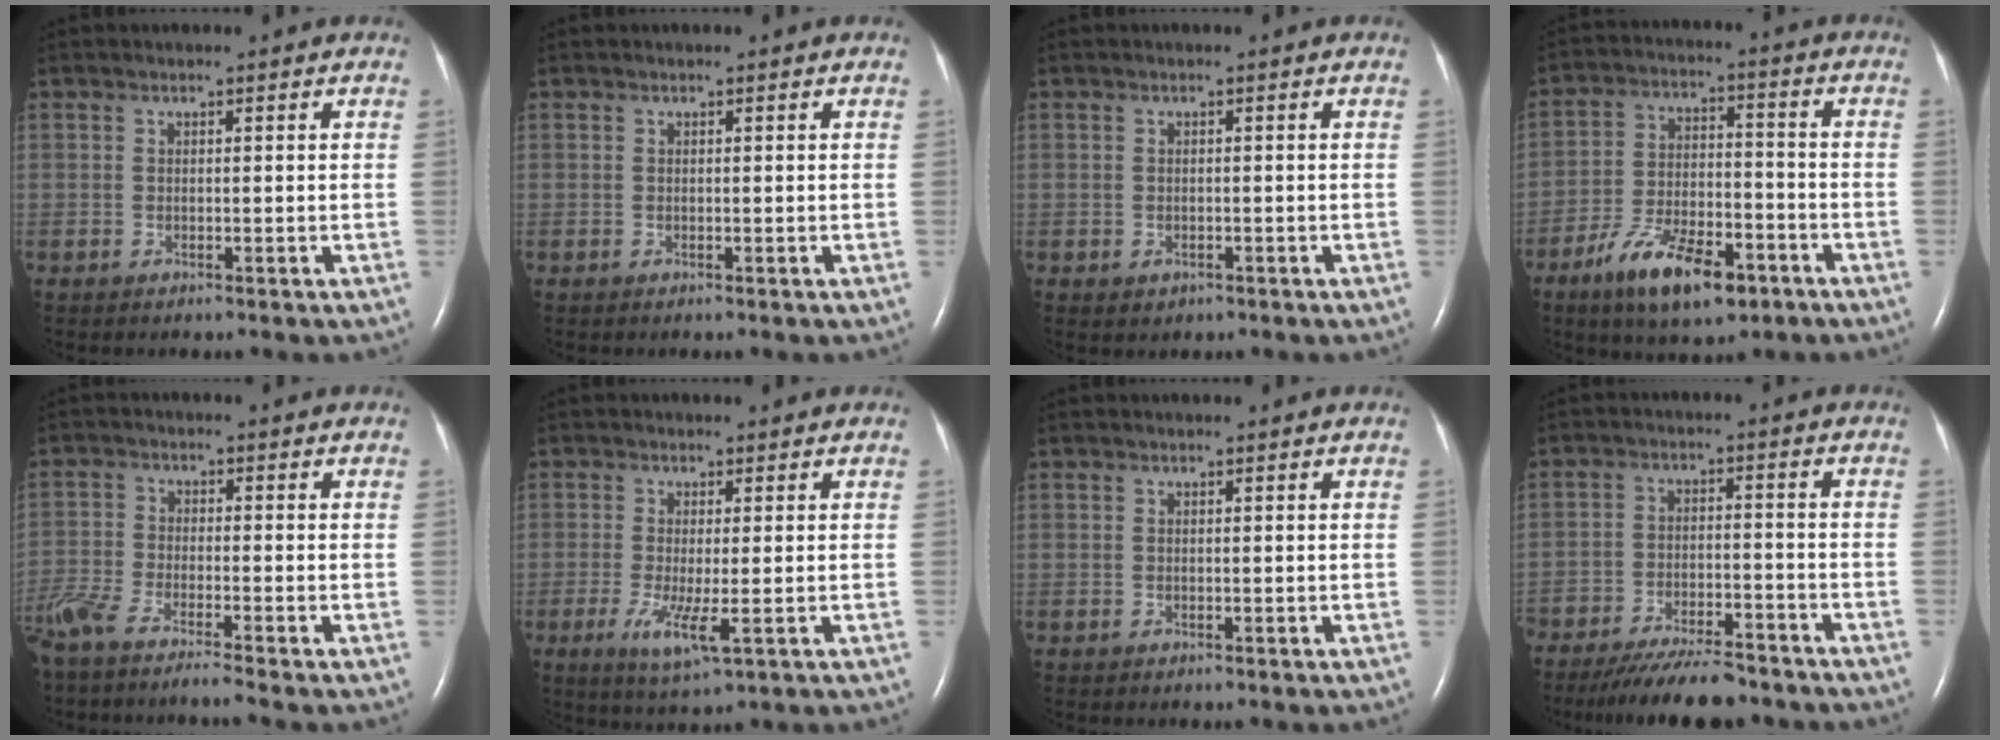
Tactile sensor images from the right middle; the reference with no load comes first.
{"total": 0.0}
{"total": 1.2, "force": [-0.5, 1.0, 0.4], "torque": [-0.010, 0.001, -0.002]}
{"total": 12.3, "force": [-7.4, 4.6, 8.7], "torque": [-0.157, -0.001, -0.124]}
{"total": 8.9, "force": [-7.5, -0.2, 4.8], "torque": [-0.090, -0.024, -0.134]}
{"total": 5.4, "force": [-1.7, 0.8, 5.1], "torque": [-0.103, -0.016, -0.026]}
{"total": 0.0}
{"total": 11.7, "force": [-10.3, 2.3, 5.1], "torque": [-0.076, -0.012, -0.159]}